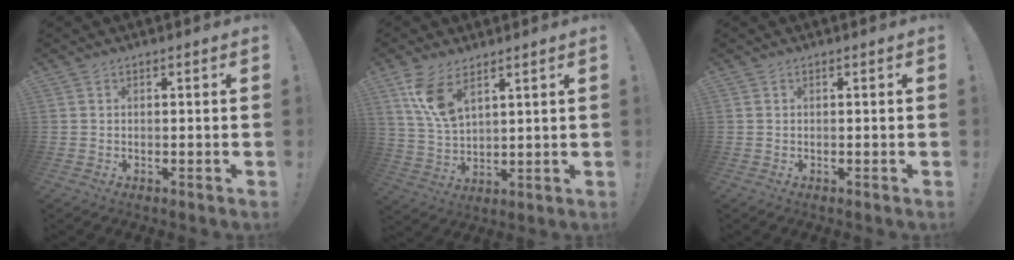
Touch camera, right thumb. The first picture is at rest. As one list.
[{"total": 9.8, "force": [6.0, 4.6, 6.3], "torque": [-0.124, -0.024, 0.113]}, {"total": 0.0}]